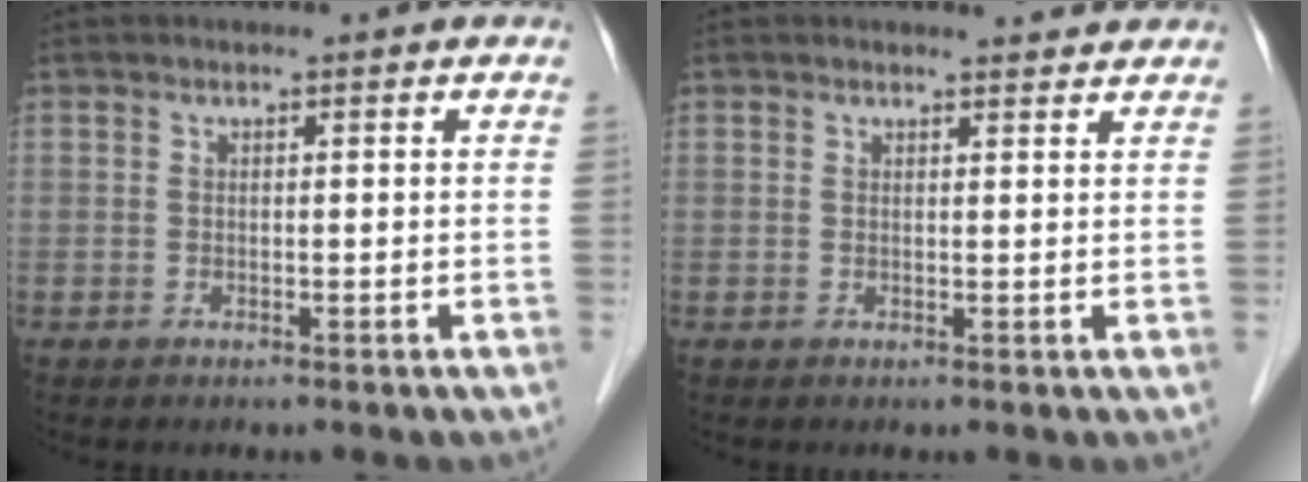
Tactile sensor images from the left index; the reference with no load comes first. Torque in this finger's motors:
{"motor_torque": [0.60, -0.70, 0.07, -0.01]}